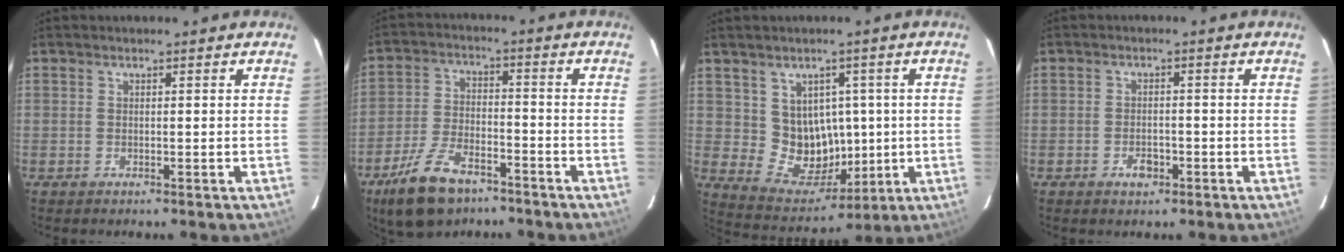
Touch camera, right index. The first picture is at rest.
{"total": 12.5, "force": [-8.6, 5.7, 7.1], "torque": [-0.162, -0.009, -0.153]}
{"total": 10.2, "force": [0.9, 9.3, 4.0], "torque": [-0.077, -0.003, 0.036]}
{"total": 3.0, "force": [-1.6, 1.9, 1.7], "torque": [-0.033, 0.001, -0.024]}